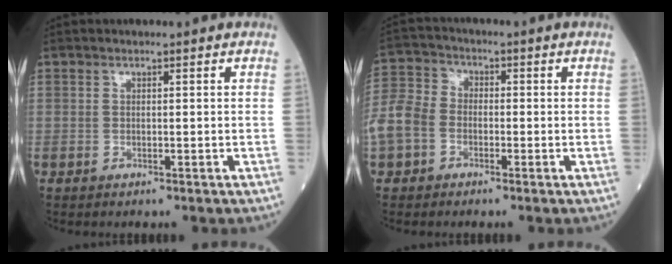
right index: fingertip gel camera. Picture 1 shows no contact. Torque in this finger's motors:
{"motor_torque": [0.71, -0.47, 0.37, 0.10]}